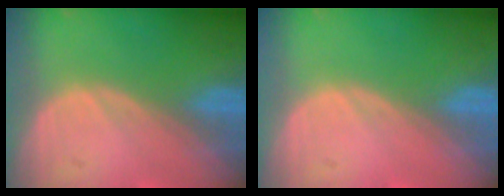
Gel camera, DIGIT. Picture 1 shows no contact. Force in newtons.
{"total": 0.0}